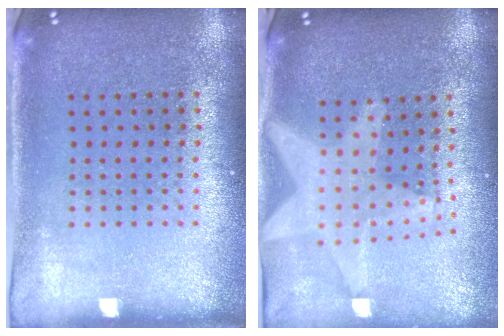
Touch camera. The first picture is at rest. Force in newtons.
{"total": 2.1, "press": 1.7, "slide": 1.2}